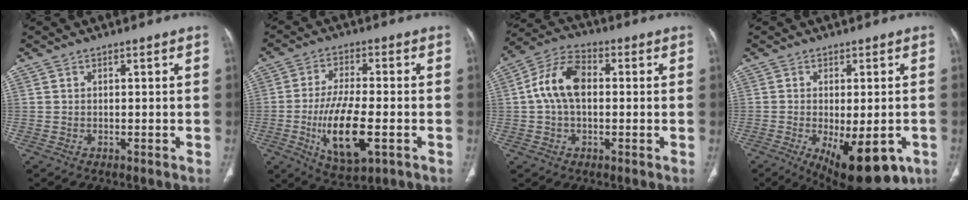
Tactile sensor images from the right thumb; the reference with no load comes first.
{"total": 13.4, "force": [-3.7, 4.9, 11.9], "torque": [-0.224, -0.002, -0.058]}
{"total": 10.3, "force": [0.6, 6.4, 8.1], "torque": [-0.155, 0.028, 0.005]}
{"total": 14.9, "force": [-6.1, 6.3, 12.1], "torque": [-0.144, -0.010, -0.071]}